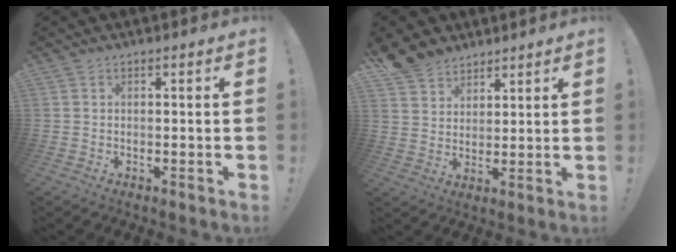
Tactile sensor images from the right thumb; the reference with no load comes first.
{"total": 8.1, "force": [6.4, 4.8, 1.2], "torque": [-0.023, -0.044, 0.128]}